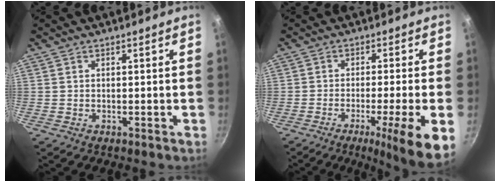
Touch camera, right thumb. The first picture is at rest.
{"total": 11.1, "force": [-4.3, 0.7, 10.2], "torque": [-0.146, 0.010, -0.064]}